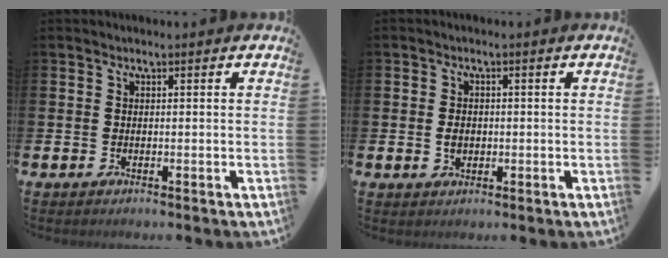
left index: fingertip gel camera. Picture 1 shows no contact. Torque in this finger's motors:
{"motor_torque": [0.17, -0.02, -0.06, -0.05]}